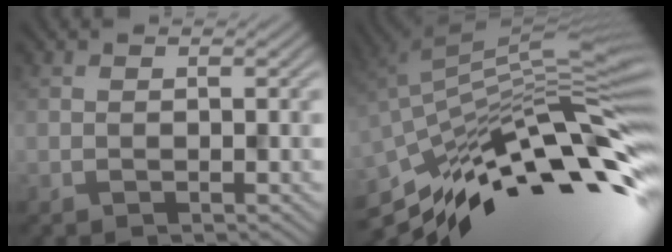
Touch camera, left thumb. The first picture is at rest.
{"total": 15.9, "force": [-7.3, 4.4, 13.4], "torque": [-0.247, 0.016, -0.142]}